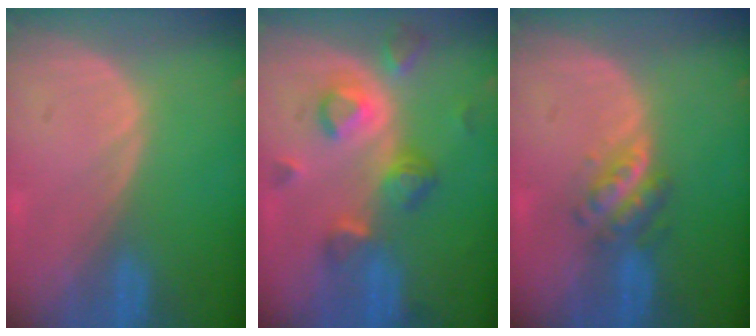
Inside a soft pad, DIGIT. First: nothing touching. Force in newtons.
{"total": 8.0, "press": 7.1, "slide": 3.7}
{"total": 4.9, "press": 4.5, "slide": 2.1}